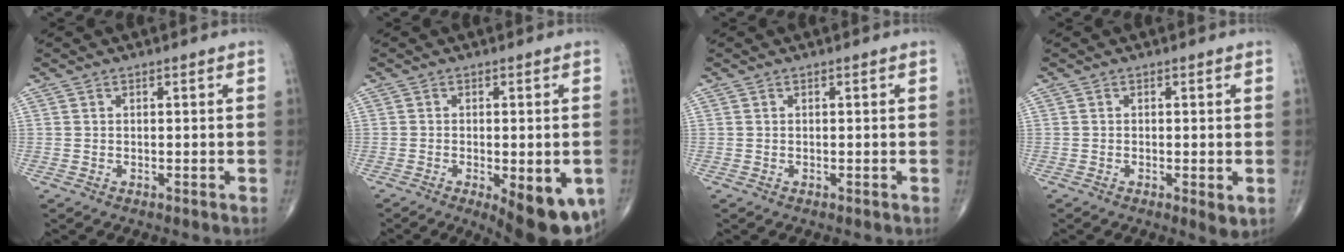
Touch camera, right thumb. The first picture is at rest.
{"total": 13.3, "force": [-4.9, 5.1, 11.3], "torque": [-0.117, -0.006, -0.052]}
{"total": 0.0}
{"total": 2.3, "force": [-0.5, 0.7, 2.2], "torque": [-0.038, -0.010, -0.011]}